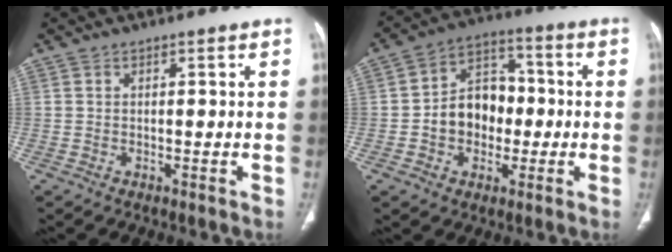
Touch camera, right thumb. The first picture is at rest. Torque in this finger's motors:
{"motor_torque": [-0.01, 0.20, 0.40, -0.44, 0.06]}